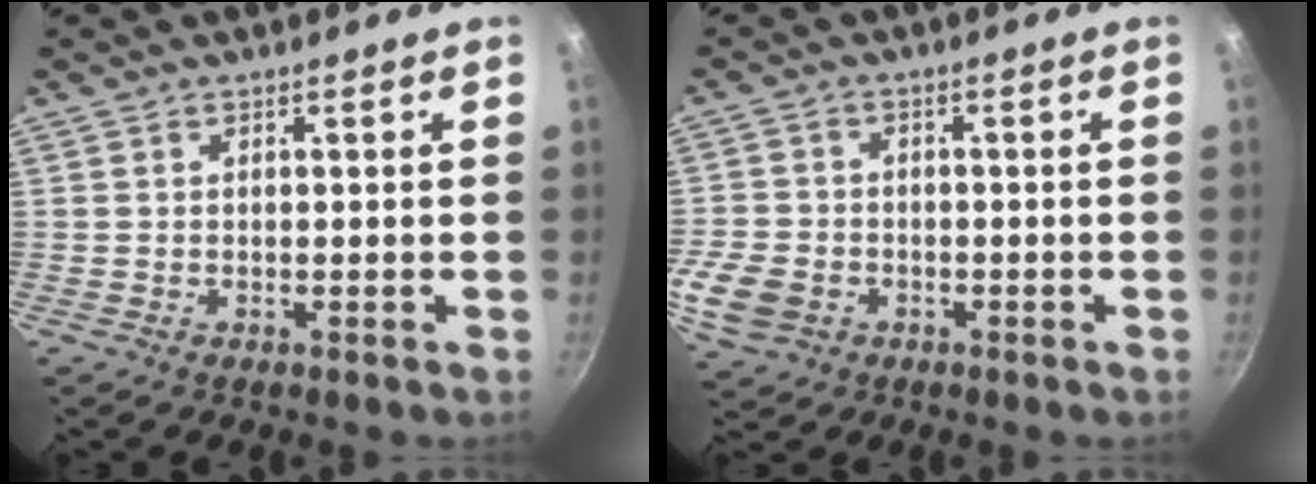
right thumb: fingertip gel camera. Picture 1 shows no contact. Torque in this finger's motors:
{"motor_torque": [-0.06, -0.15, 0.72, -0.09, 0.04]}